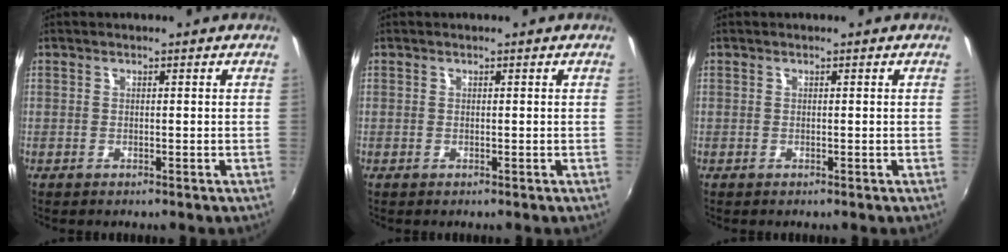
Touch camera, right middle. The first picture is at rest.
{"total": 0.0}
{"total": 0.0}